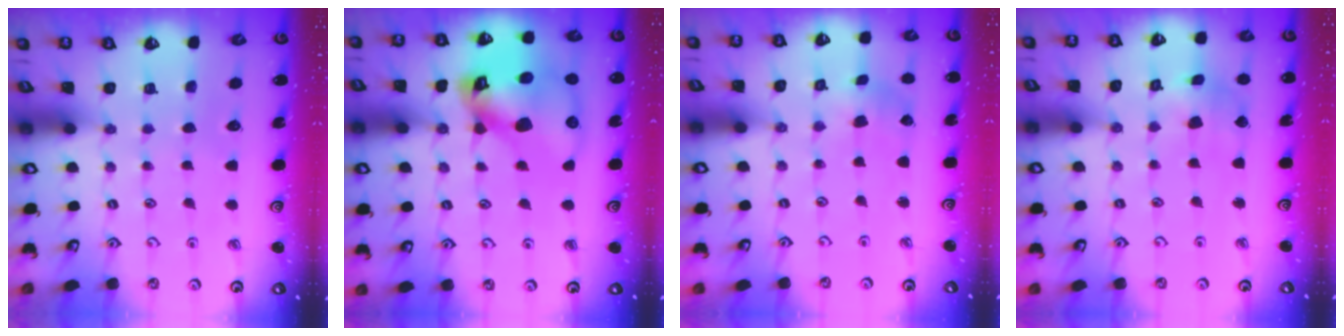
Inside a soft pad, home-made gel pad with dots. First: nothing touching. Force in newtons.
{"total": 20.9, "press": 20.7, "slide": 2.7}
{"total": 1.2, "press": 1.2, "slide": 0.2}
{"total": 6.4, "press": 6.4, "slide": 0.5}